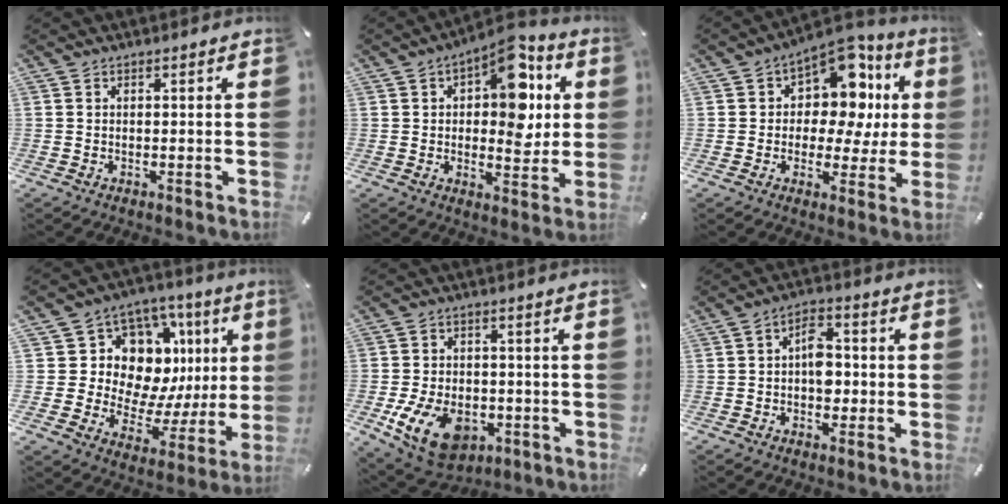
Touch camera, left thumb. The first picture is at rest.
{"total": 13.9, "force": [4.7, 8.0, 10.4], "torque": [-0.131, -0.027, 0.079]}
{"total": 12.6, "force": [5.7, 8.1, 7.8], "torque": [-0.105, -0.057, 0.097]}
{"total": 13.1, "force": [5.4, 10.4, 5.8], "torque": [-0.086, -0.072, 0.109]}
{"total": 13.3, "force": [-4.9, 8.9, 8.6], "torque": [-0.179, 0.020, -0.084]}
{"total": 6.3, "force": [-0.7, 4.2, 4.6], "torque": [-0.061, 0.006, -0.016]}